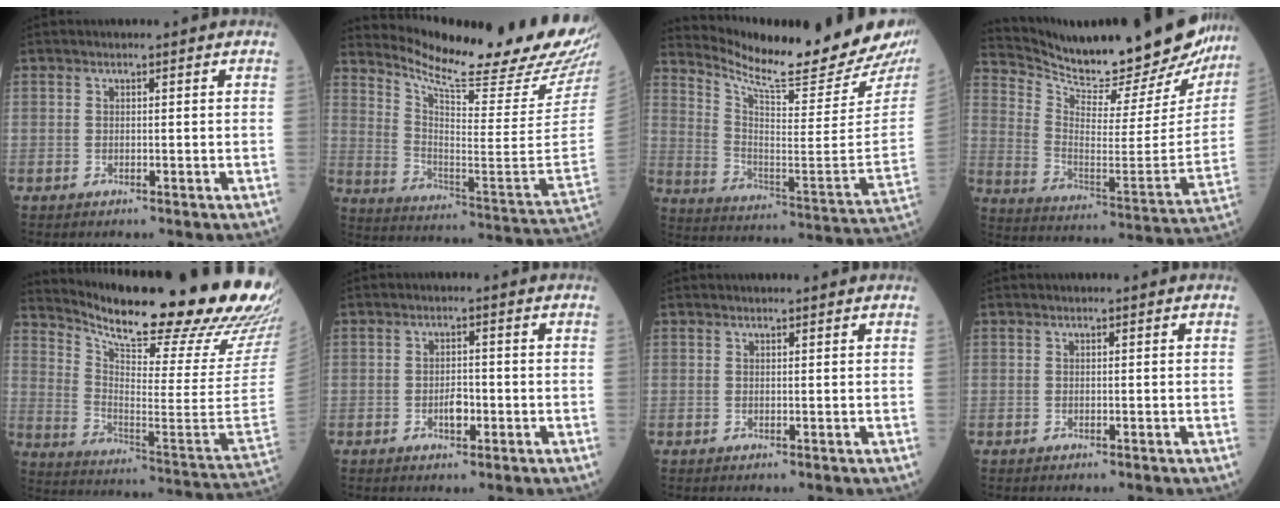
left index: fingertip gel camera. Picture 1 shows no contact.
{"total": 26.5, "force": [23.5, 0.5, 12.2], "torque": [-0.209, -0.107, 0.325]}
{"total": 22.7, "force": [21.2, 0.5, 8.0], "torque": [-0.147, -0.106, 0.298]}
{"total": 26.4, "force": [23.9, 4.6, 10.4], "torque": [-0.181, -0.089, 0.331]}
{"total": 31.0, "force": [26.7, 1.6, 15.7], "torque": [-0.262, -0.119, 0.356]}
{"total": 2.4, "force": [-0.8, 1.1, 1.9], "torque": [-0.032, 0.003, -0.012]}
{"total": 1.8, "force": [1.7, 0.1, 0.5], "torque": [-0.011, 0.008, 0.021]}
{"total": 0.0}